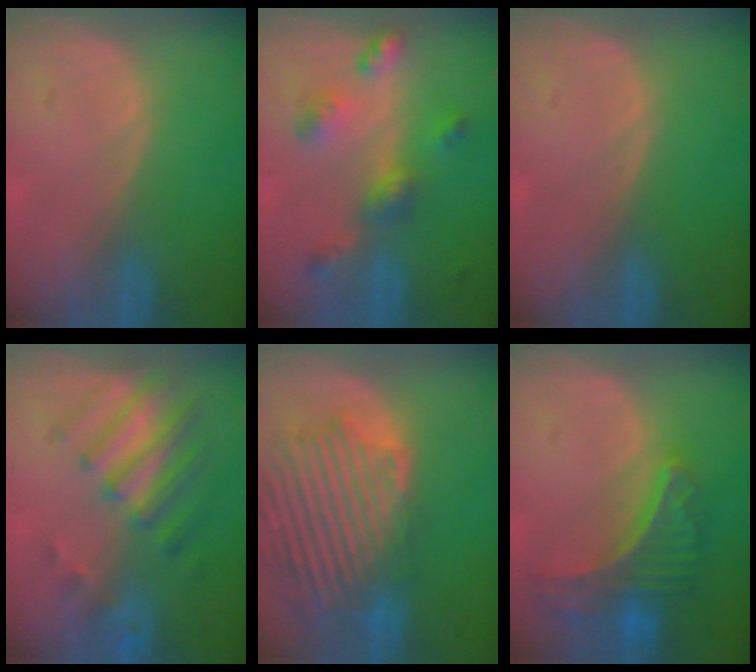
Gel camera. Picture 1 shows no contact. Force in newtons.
{"total": 6.8, "press": 6.0, "slide": 3.2}
{"total": 0.0}
{"total": 7.9, "press": 7.1, "slide": 3.6}
{"total": 14.0, "press": 11.9, "slide": 7.4}
{"total": 8.9, "press": 7.8, "slide": 4.3}